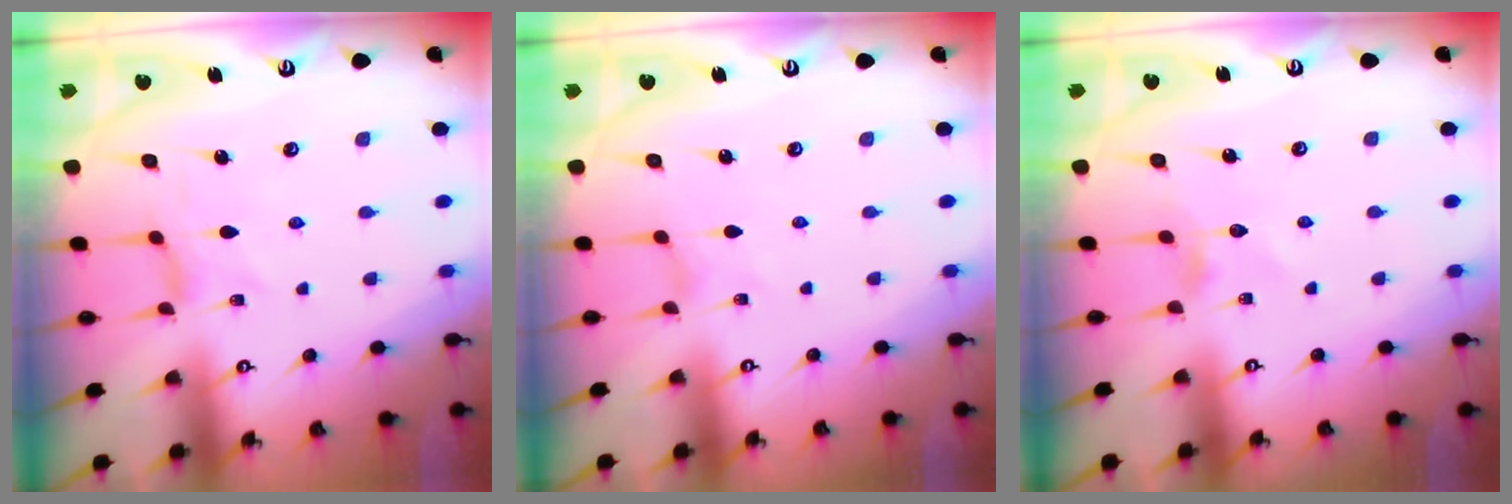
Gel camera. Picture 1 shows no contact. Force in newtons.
{"total": 0.0}
{"total": 2.7, "press": 2.7, "slide": 0.3}